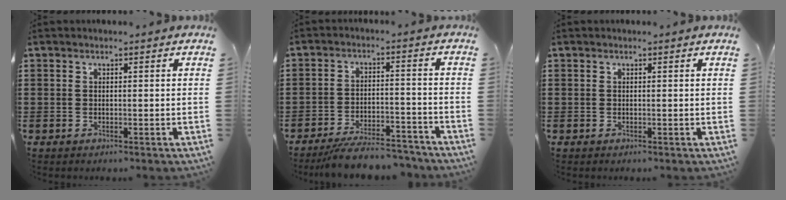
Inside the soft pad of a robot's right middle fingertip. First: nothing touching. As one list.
[{"total": 6.7, "force": [-6.2, 0.7, 2.6], "torque": [-0.050, -0.001, -0.116]}, {"total": 0.0}]